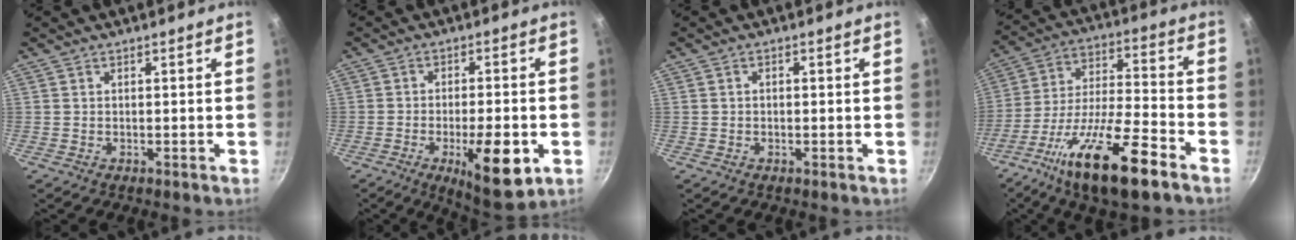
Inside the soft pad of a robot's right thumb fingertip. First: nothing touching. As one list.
[{"total": 12.7, "force": [-4.2, 4.1, 11.3], "torque": [-0.154, 0.005, -0.052]}, {"total": 0.7, "force": [0.0, 0.4, 0.6], "torque": [-0.012, 0.003, 0.002]}, {"total": 9.0, "force": [-5.9, 3.6, 5.7], "torque": [-0.136, 0.030, -0.141]}]